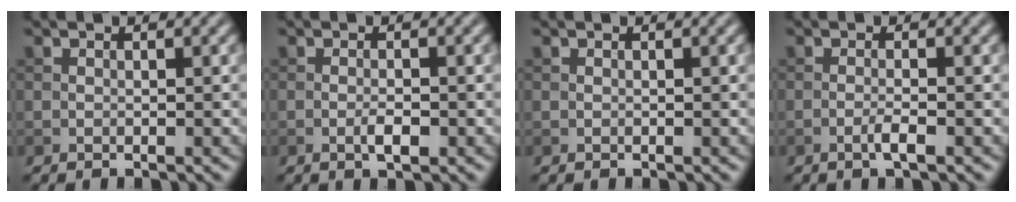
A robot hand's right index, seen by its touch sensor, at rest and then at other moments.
{"total": 1.5, "force": [-0.6, 0.4, 1.3], "torque": [-0.026, -0.001, -0.013]}
{"total": 0.0}
{"total": 1.5, "force": [-0.7, 0.2, 1.3], "torque": [-0.024, 0.003, -0.017]}